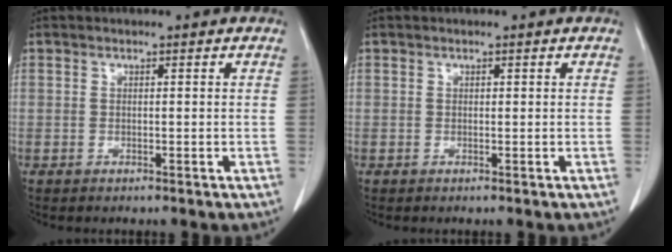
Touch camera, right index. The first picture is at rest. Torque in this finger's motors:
{"motor_torque": [0.10, -0.09, 0.01, 0.01]}